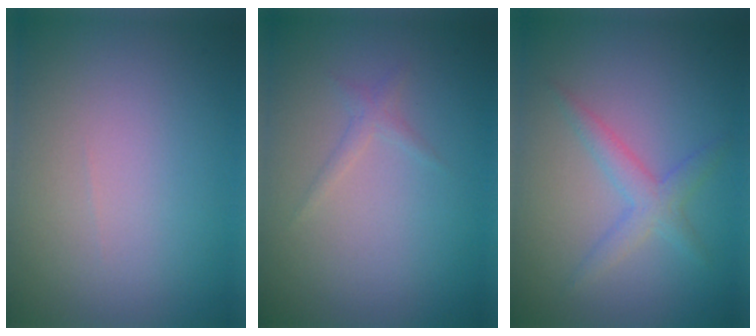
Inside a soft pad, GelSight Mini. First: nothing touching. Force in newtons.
{"total": 0.9, "press": 0.9, "slide": 0.1}
{"total": 2.3, "press": 2.3, "slide": 0.2}